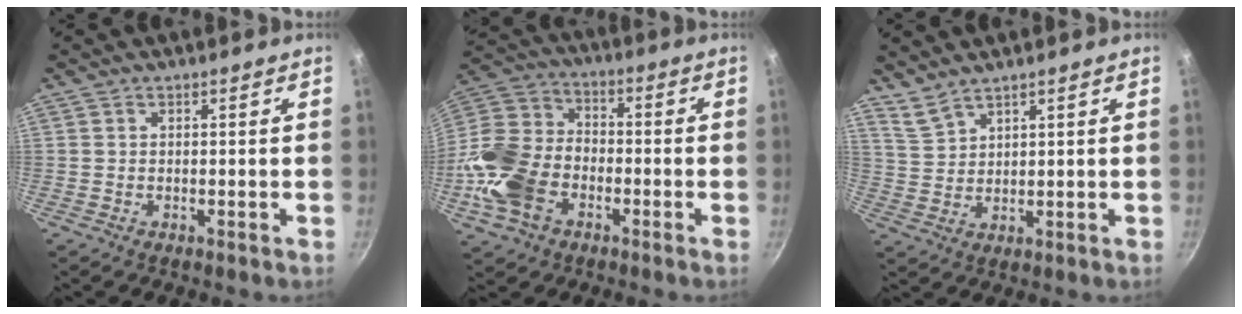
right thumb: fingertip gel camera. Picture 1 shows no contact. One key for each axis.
{"total": 17.4, "fx": -6.3, "fy": 12.3, "fz": 10.5, "tx": -0.204, "ty": 0.042, "tz": -0.139}
{"total": 4.0, "fx": 3.7, "fy": 1.0, "fz": 1.3, "tx": -0.027, "ty": -0.018, "tz": 0.084}